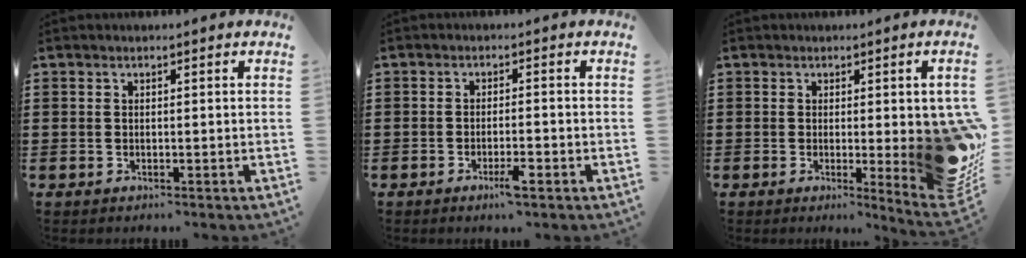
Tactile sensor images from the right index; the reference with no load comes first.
{"total": 3.2, "force": [-1.8, 0.3, 2.6], "torque": [-0.049, -0.004, -0.033]}
{"total": 9.2, "force": [-0.3, 2.5, 8.9], "torque": [-0.101, -0.021, 0.003]}